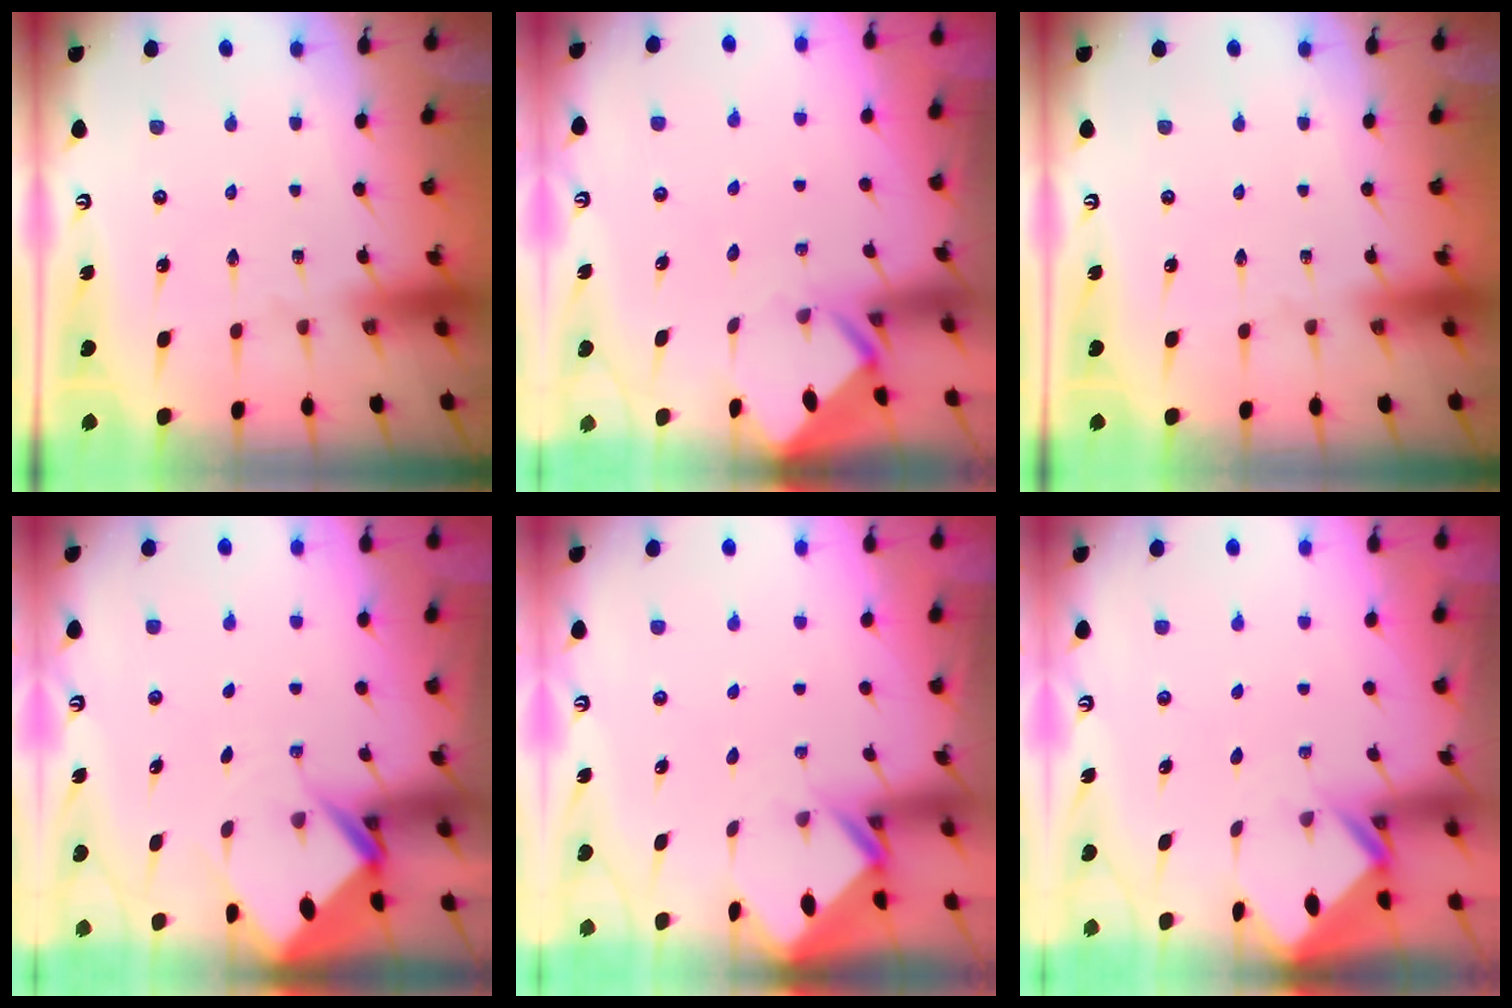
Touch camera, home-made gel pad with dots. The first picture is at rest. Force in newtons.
{"total": 3.1, "press": 3.1, "slide": 0.1}
{"total": 0.0}
{"total": 5.0, "press": 5.0, "slide": 0.6}
{"total": 2.6, "press": 2.6, "slide": 0.2}
{"total": 2.5, "press": 2.5, "slide": 0.1}